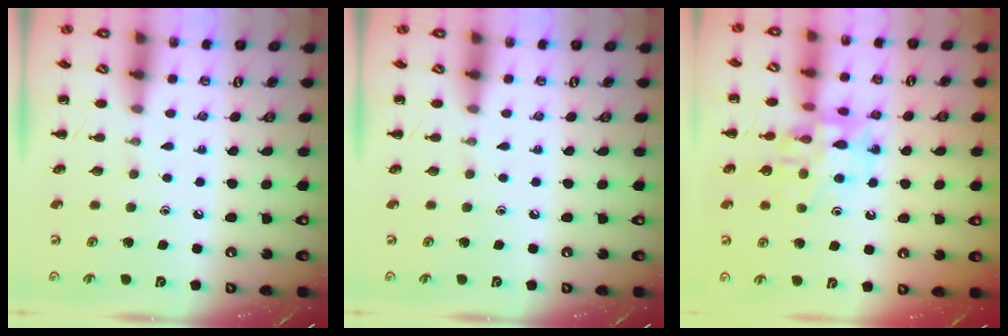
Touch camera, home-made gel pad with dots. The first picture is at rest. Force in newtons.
{"total": 0.0}
{"total": 12.8, "press": 12.6, "slide": 1.8}